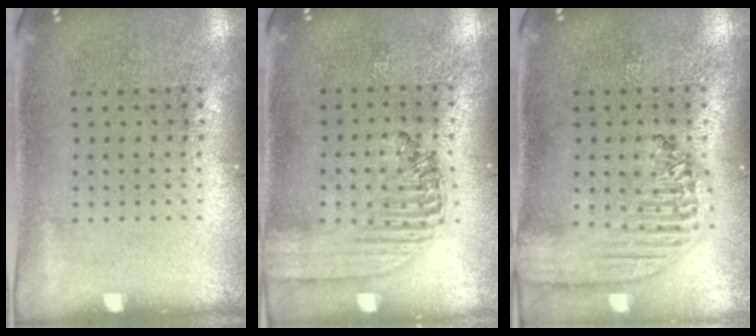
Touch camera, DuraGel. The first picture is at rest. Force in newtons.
{"total": 1.5, "press": 1.4, "slide": 0.6}
{"total": 2.2, "press": 1.9, "slide": 1.1}